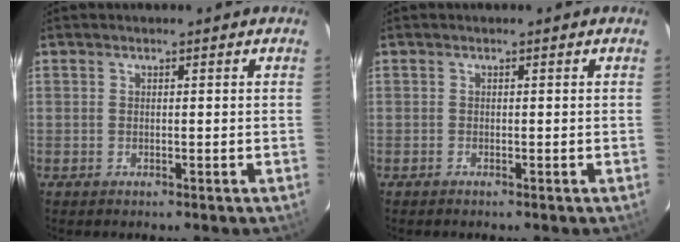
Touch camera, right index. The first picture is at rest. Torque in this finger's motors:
{"motor_torque": [0.01, 0.03, -0.03, 0.00]}